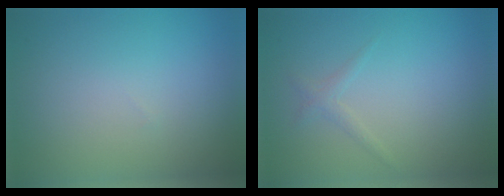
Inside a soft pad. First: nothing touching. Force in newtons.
{"total": 0.9, "press": 0.9, "slide": 0.1}